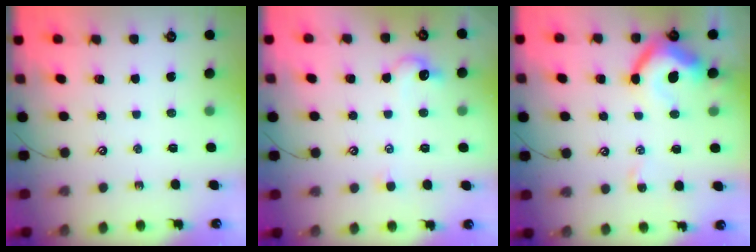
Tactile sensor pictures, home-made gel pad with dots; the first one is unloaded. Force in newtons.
{"total": 3.0, "press": 2.9, "slide": 0.6}
{"total": 9.3, "press": 9.2, "slide": 1.3}